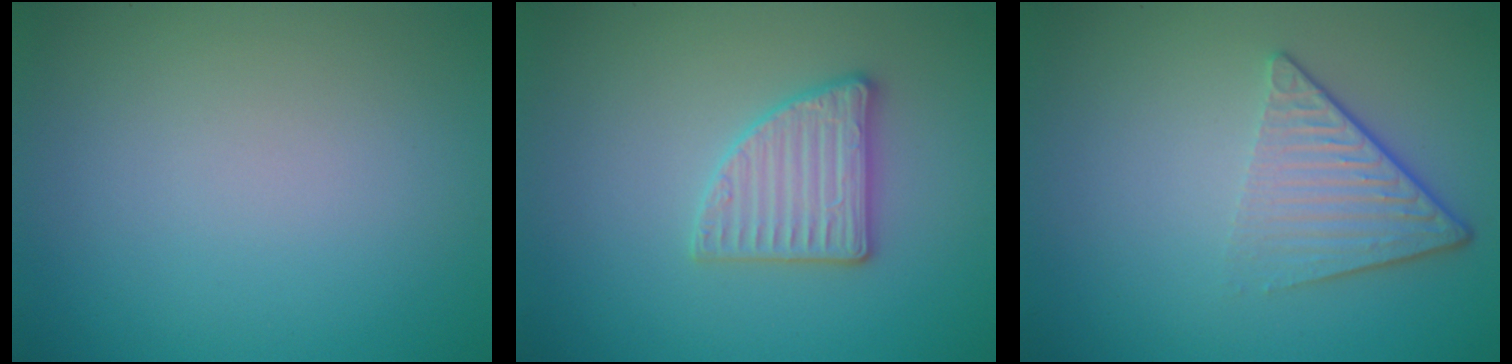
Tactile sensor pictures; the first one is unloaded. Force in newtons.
{"total": 2.9, "press": 2.8, "slide": 0.5}
{"total": 4.5, "press": 2.9, "slide": 3.4}